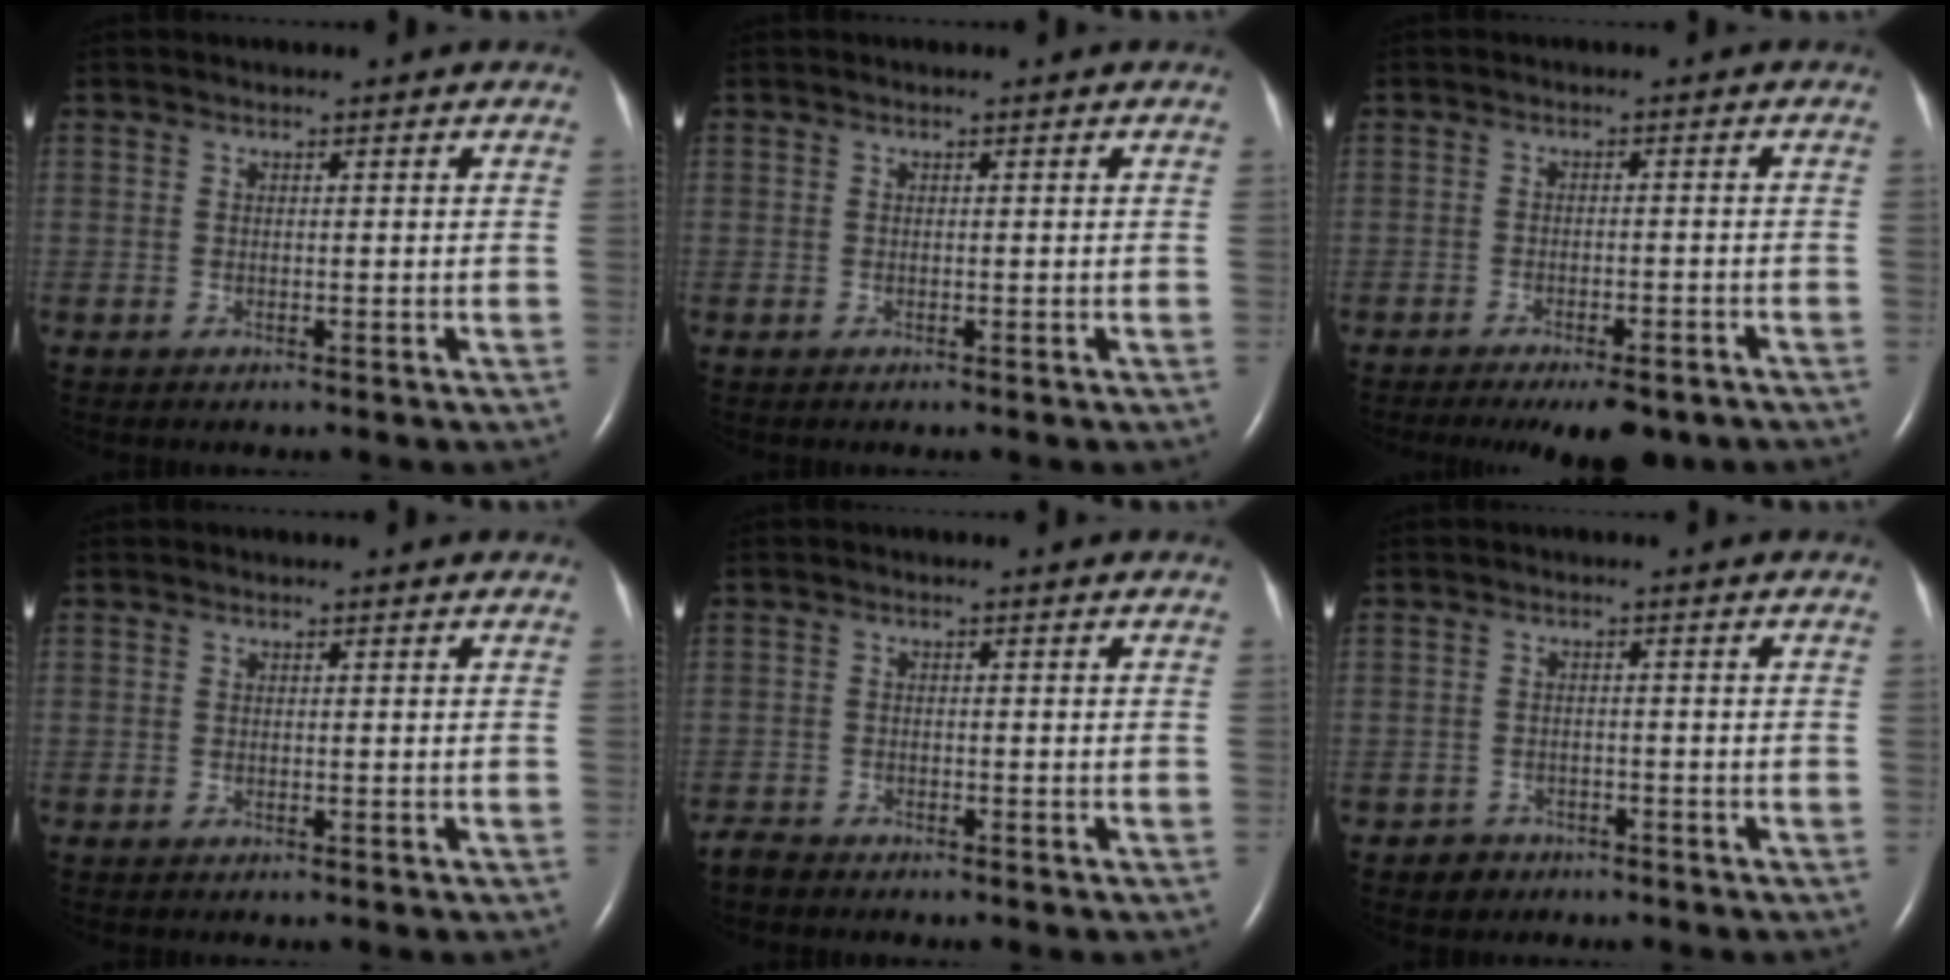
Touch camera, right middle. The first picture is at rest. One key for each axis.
{"total": 0.0}
{"total": 8.2, "fx": -6.4, "fy": 2.3, "fz": 4.6, "tx": -0.053, "ty": -0.007, "tz": -0.085}
{"total": 0.0}
{"total": 1.8, "fx": -1.7, "fy": 0.5, "fz": 0.0, "tx": -0.004, "ty": -0.003, "tz": -0.031}
{"total": 2.5, "fx": -1.6, "fy": 1.8, "fz": -0.1, "tx": -0.003, "ty": 0.010, "tz": -0.025}